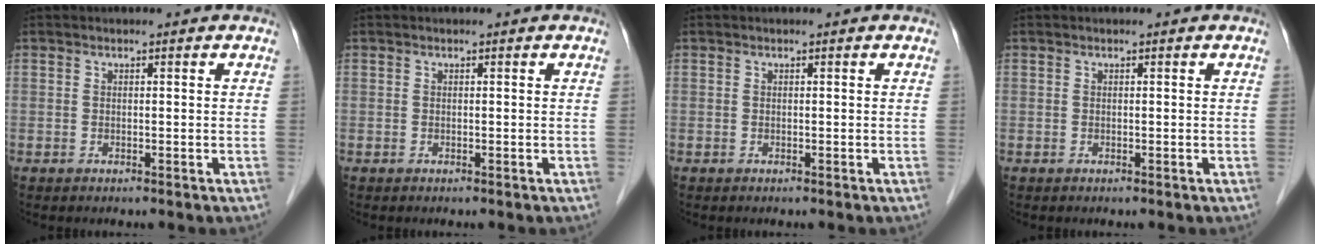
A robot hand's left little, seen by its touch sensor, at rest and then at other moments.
{"total": 0.0}
{"total": 0.0}
{"total": 0.0}